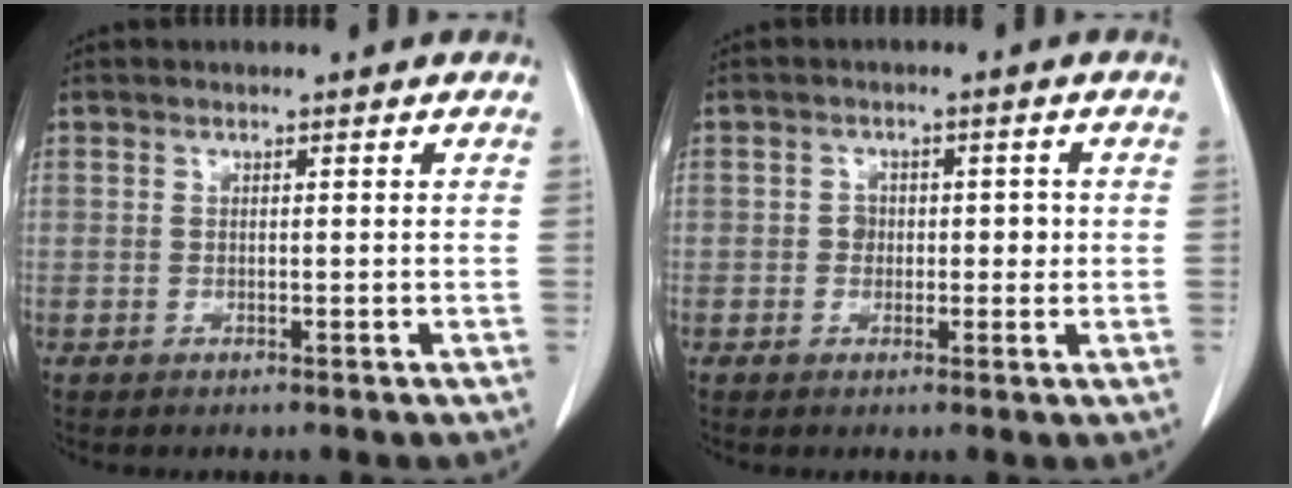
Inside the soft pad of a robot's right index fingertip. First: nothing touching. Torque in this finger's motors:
{"motor_torque": [0.30, -0.12, 0.03, 0.03]}